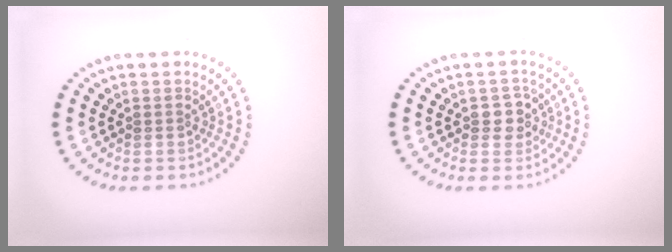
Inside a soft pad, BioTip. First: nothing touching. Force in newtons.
{"total": 1.9, "press": 1.8, "slide": 0.6}